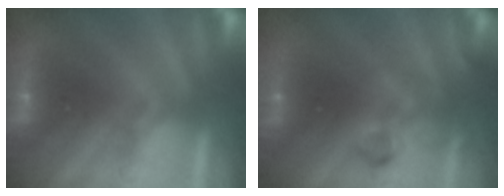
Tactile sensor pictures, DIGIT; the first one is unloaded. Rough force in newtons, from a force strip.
{"total": 2.8}